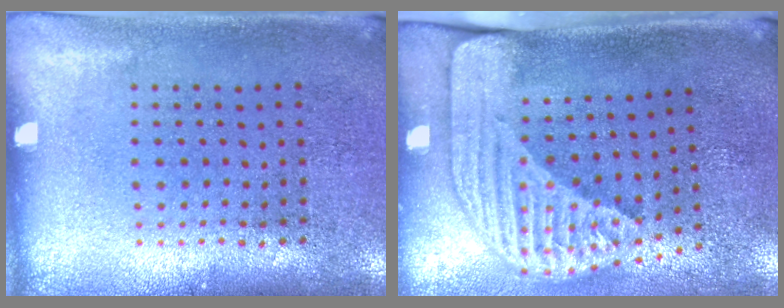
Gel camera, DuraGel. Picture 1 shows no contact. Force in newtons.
{"total": 2.4, "press": 1.7, "slide": 1.7}